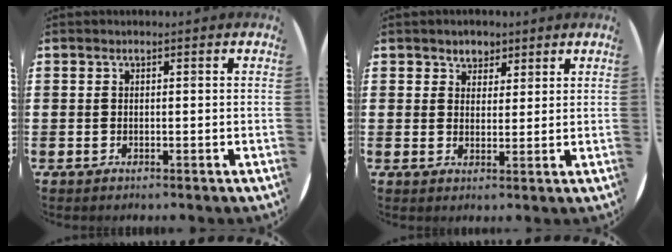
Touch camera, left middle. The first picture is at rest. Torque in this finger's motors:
{"motor_torque": [0.19, -0.14, 0.02, 0.03]}